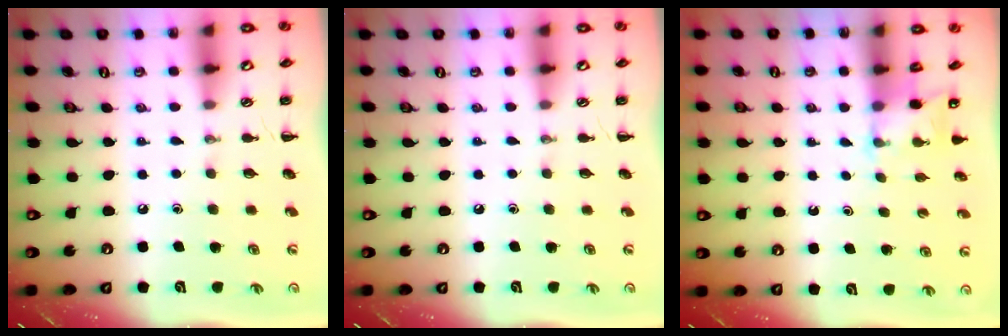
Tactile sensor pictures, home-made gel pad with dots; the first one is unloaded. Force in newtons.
{"total": 0.0}
{"total": 2.8, "press": 2.7, "slide": 0.9}